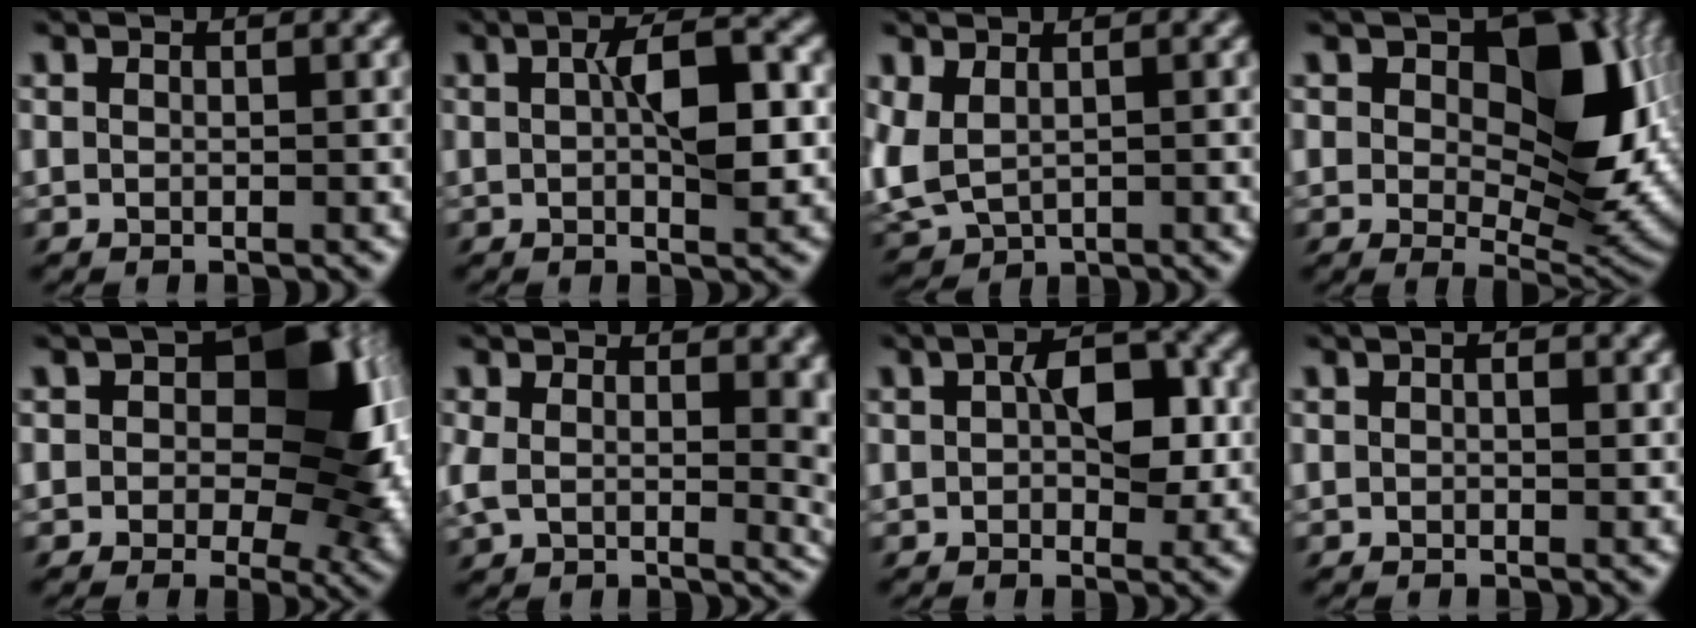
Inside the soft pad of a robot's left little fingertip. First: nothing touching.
{"total": 5.8, "force": [0.5, 2.7, 5.1], "torque": [-0.087, 0.006, 0.003]}
{"total": 3.7, "force": [-0.8, 1.5, 3.3], "torque": [-0.081, 0.002, -0.022]}
{"total": 13.2, "force": [2.9, 8.2, 10.0], "torque": [-0.153, -0.007, 0.055]}
{"total": 13.7, "force": [1.8, 8.8, 10.3], "torque": [-0.158, -0.011, 0.031]}
{"total": 9.0, "force": [1.1, 5.5, 7.0], "torque": [-0.148, -0.039, 0.044]}
{"total": 6.0, "force": [0.3, 3.5, 4.8], "torque": [-0.077, 0.008, -0.001]}
{"total": 1.5, "force": [0.1, 1.0, 1.1], "torque": [-0.024, 0.005, -0.001]}